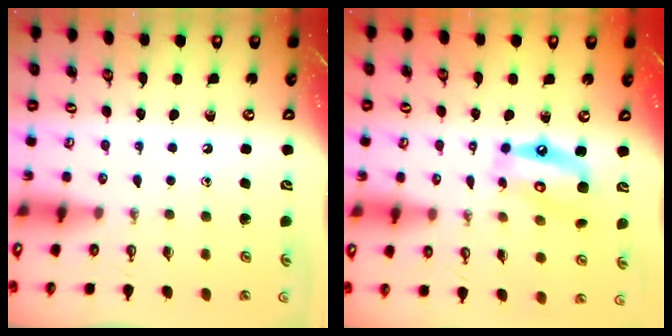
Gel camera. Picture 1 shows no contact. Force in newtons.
{"total": 12.2, "press": 12.1, "slide": 1.3}